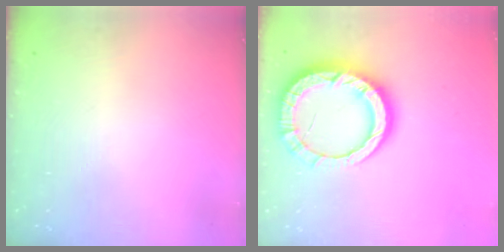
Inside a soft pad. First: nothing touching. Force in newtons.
{"total": 17.0, "press": 16.9, "slide": 1.6}